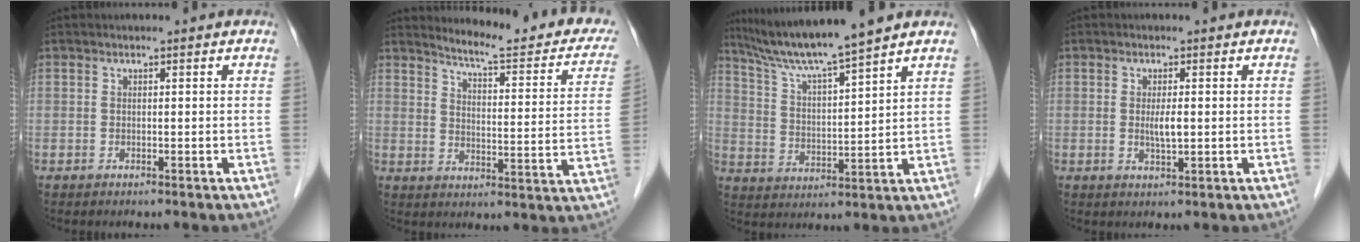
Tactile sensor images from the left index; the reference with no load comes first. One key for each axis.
{"total": 16.6, "fx": 14.9, "fy": 2.4, "fz": 6.9, "tx": -0.080, "ty": -0.049, "tz": 0.173}
{"total": 10.8, "fx": 9.4, "fy": -1.6, "fz": 5.1, "tx": -0.092, "ty": 0.007, "tz": 0.173}
{"total": 2.4, "fx": 0.1, "fy": 0.4, "fz": 2.4, "tx": -0.048, "ty": -0.004, "tz": 0.004}